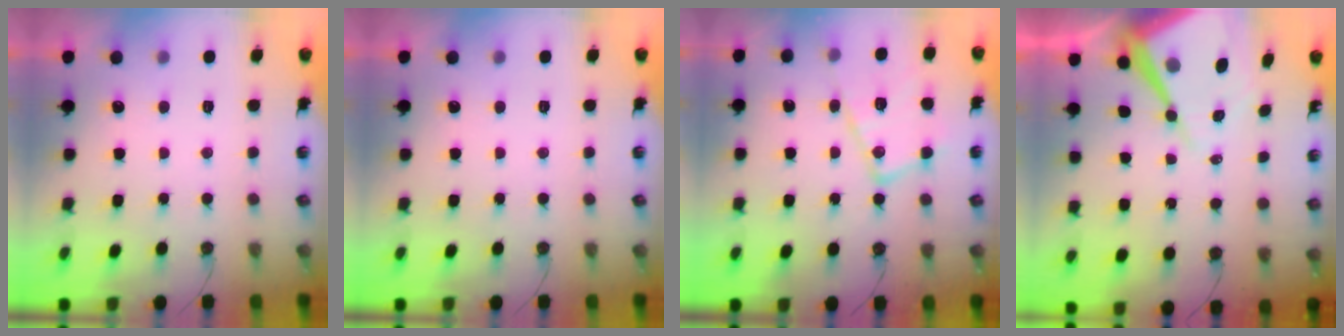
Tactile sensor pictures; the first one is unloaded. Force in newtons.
{"total": 0.0}
{"total": 16.1, "press": 16.1, "slide": 1.2}
{"total": 14.3, "press": 14.3, "slide": 1.3}